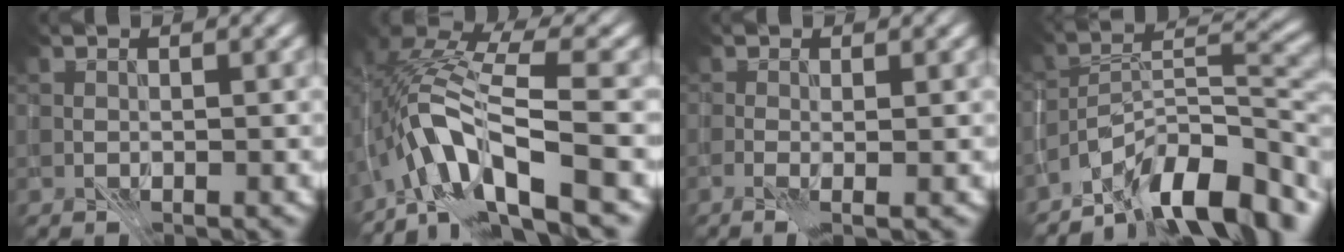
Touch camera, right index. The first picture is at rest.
{"total": 9.6, "force": [-3.3, 3.1, 8.5], "torque": [-0.163, 0.016, -0.066]}
{"total": 2.3, "force": [-0.1, 1.0, 2.0], "torque": [-0.010, 0.005, -0.014]}
{"total": 10.3, "force": [-6.9, 3.6, 6.8], "torque": [-0.094, 0.011, -0.132]}